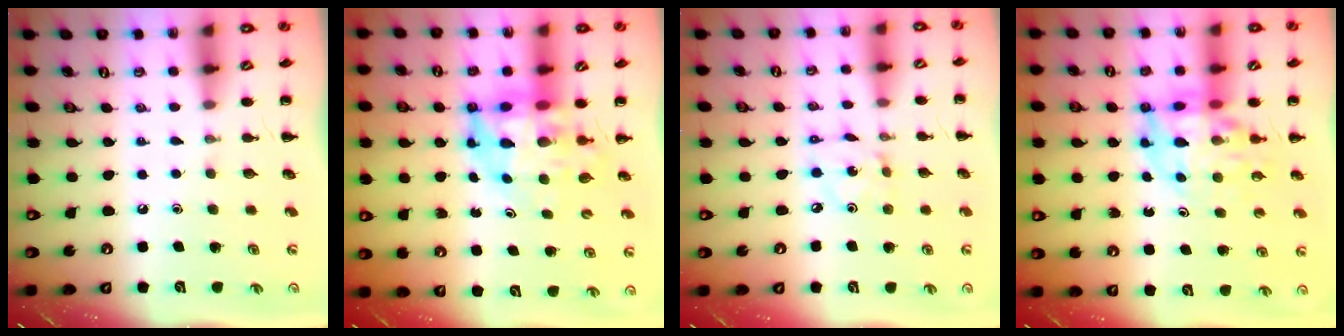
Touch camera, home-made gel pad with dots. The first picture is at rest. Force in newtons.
{"total": 8.2, "press": 7.8, "slide": 2.4}
{"total": 2.3, "press": 2.3, "slide": 0.1}
{"total": 11.7, "press": 11.2, "slide": 3.3}